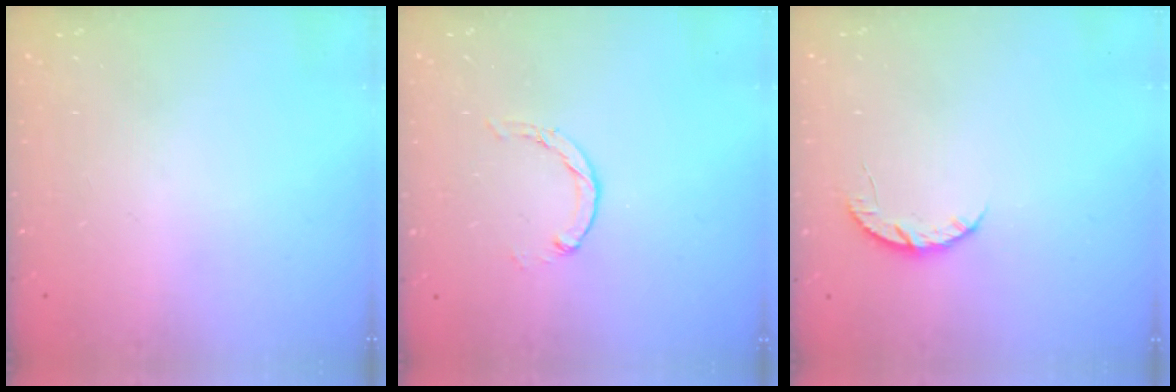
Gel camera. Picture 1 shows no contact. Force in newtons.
{"total": 0.7, "press": 0.7, "slide": 0.2}
{"total": 5.0, "press": 4.9, "slide": 0.6}